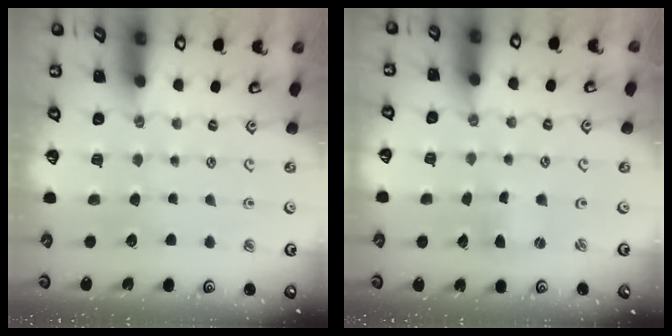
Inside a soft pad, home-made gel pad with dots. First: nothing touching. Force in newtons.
{"total": 0.0}